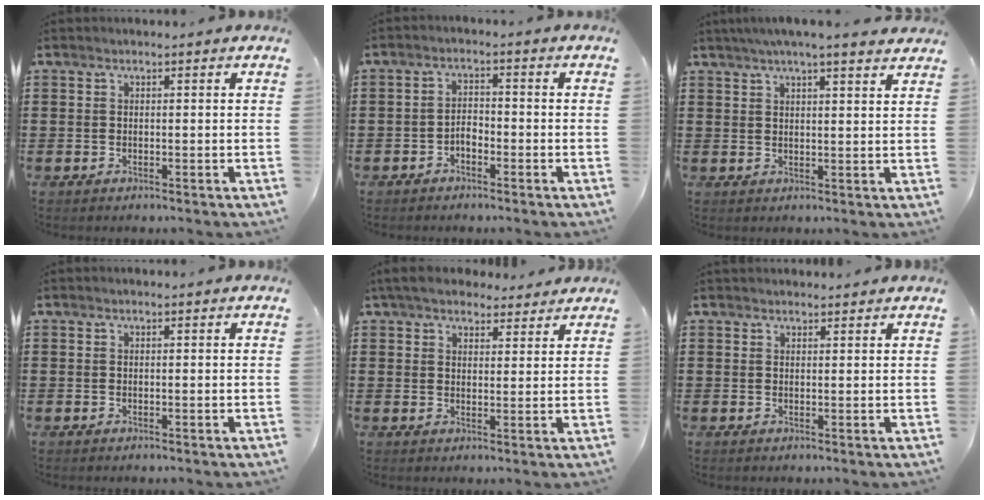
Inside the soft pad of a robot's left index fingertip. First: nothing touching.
{"total": 2.2, "force": [-1.5, 1.0, 1.2], "torque": [-0.028, 0.006, -0.031]}
{"total": 3.8, "force": [3.3, -0.2, 1.8], "torque": [-0.046, -0.005, 0.058]}
{"total": 0.0}
{"total": 5.2, "force": [4.6, 1.7, 1.7], "torque": [-0.048, -0.004, 0.087]}
{"total": 1.4, "force": [1.3, 0.5, -0.1], "torque": [-0.002, 0.001, 0.026]}